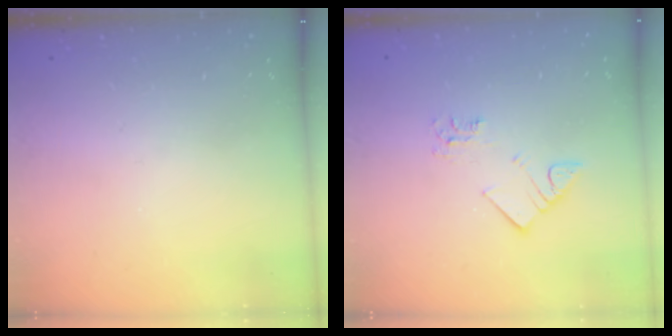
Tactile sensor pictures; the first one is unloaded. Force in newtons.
{"total": 3.4, "press": 3.4, "slide": 0.2}